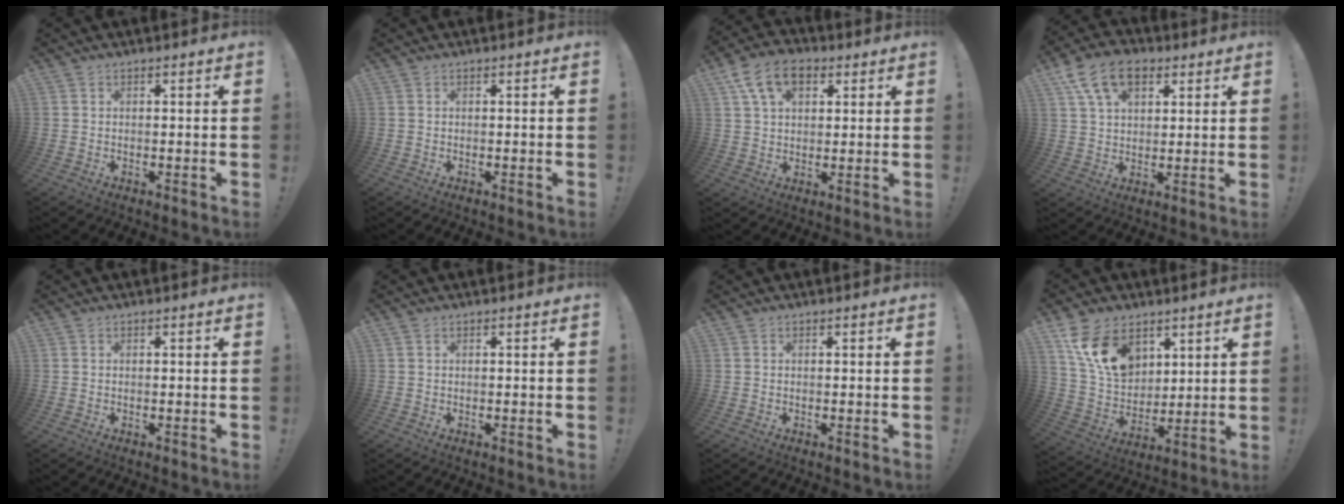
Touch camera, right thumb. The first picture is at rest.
{"total": 0.0}
{"total": 10.8, "force": [4.8, 6.6, 7.1], "torque": [-0.122, 0.007, 0.091]}
{"total": 12.4, "force": [6.0, 7.7, 7.7], "torque": [-0.135, -0.003, 0.115]}
{"total": 0.0}
{"total": 0.0}
{"total": 0.0}
{"total": 16.0, "force": [8.5, 10.4, 8.8], "torque": [-0.155, -0.038, 0.164]}